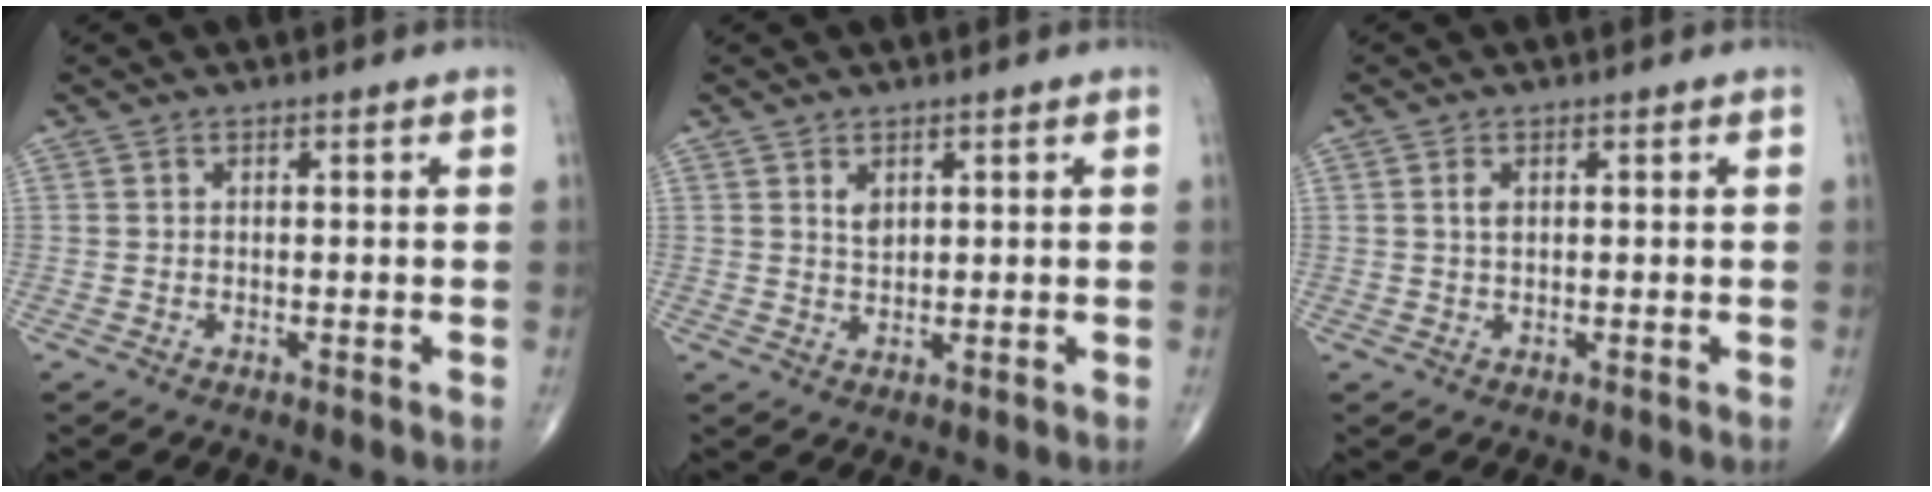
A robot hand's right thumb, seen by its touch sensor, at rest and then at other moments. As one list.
[{"total": 2.1, "force": [1.1, 1.2, 1.3], "torque": [-0.018, -0.007, 0.024]}, {"total": 1.6, "force": [0.5, 0.8, 1.2], "torque": [-0.025, 0.001, 0.011]}]